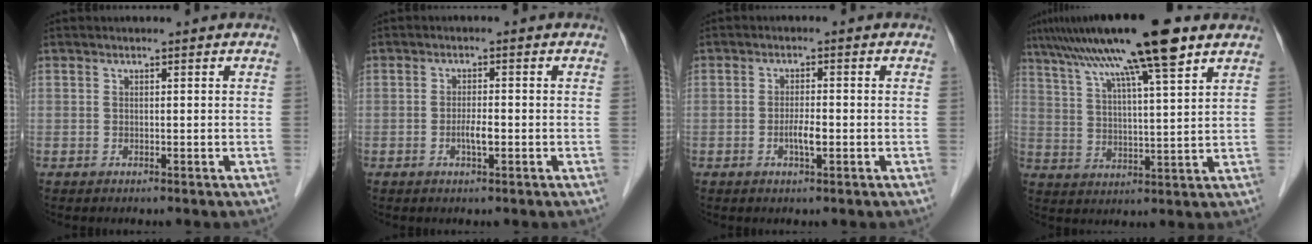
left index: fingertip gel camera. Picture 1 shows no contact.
{"total": 2.4, "force": [-0.8, 0.4, 2.2], "torque": [-0.042, 0.001, -0.014]}
{"total": 2.7, "force": [-0.9, 0.5, 2.5], "torque": [-0.049, 0.000, -0.015]}
{"total": 16.6, "force": [11.4, 0.8, 12.0], "torque": [-0.205, 0.040, 0.184]}